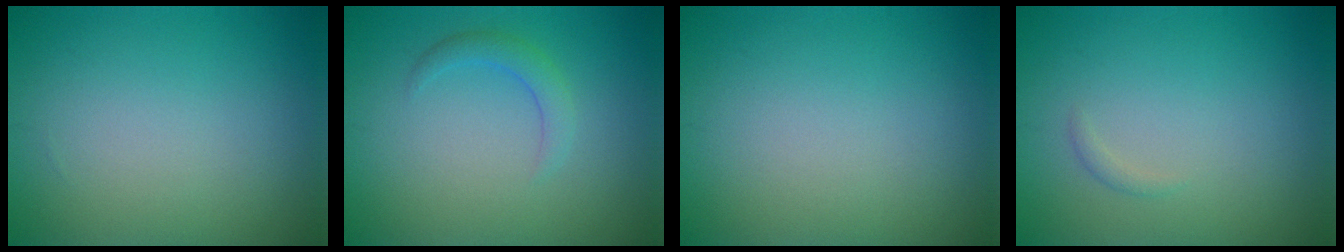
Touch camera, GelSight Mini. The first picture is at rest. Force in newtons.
{"total": 1.8, "press": 1.8, "slide": 0.2}
{"total": 0.0}
{"total": 0.6, "press": 0.5, "slide": 0.1}